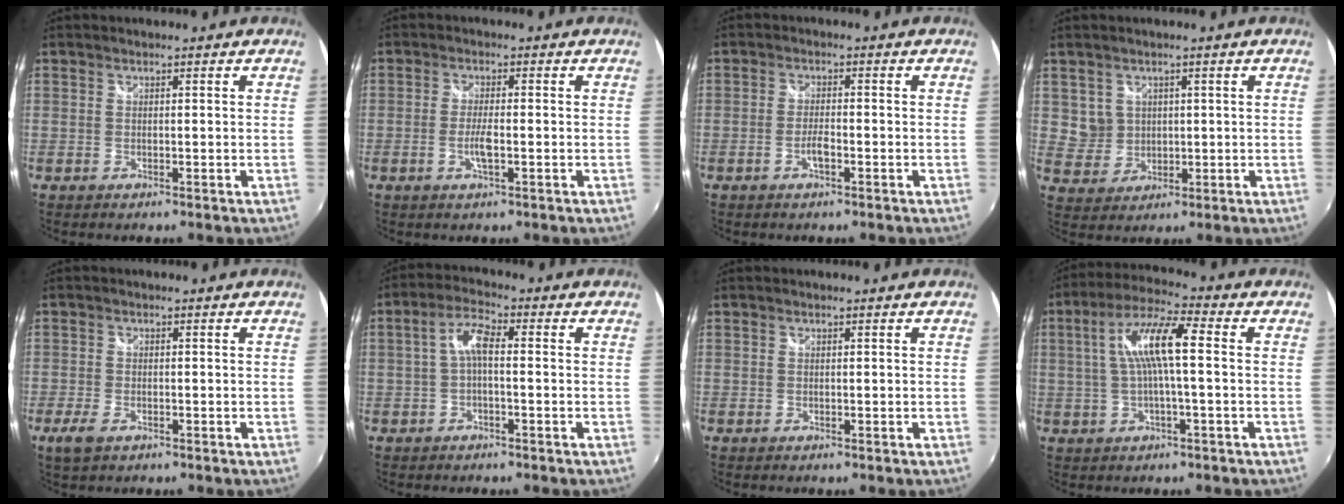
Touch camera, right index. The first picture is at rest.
{"total": 3.4, "force": [-1.1, 0.7, 3.1], "torque": [-0.064, -0.003, -0.021]}
{"total": 2.6, "force": [-1.3, 0.8, 2.1], "torque": [-0.048, 0.001, -0.027]}
{"total": 4.6, "force": [1.5, 4.3, 0.7], "torque": [-0.011, 0.008, 0.036]}
{"total": 3.6, "force": [-2.2, 1.6, 2.3], "torque": [-0.056, -0.010, -0.043]}
{"total": 4.4, "force": [-0.7, 1.4, 4.1], "torque": [-0.085, 0.014, -0.014]}
{"total": 0.0}
{"total": 9.5, "force": [0.6, 1.4, 9.4], "torque": [-0.181, 0.016, 0.013]}